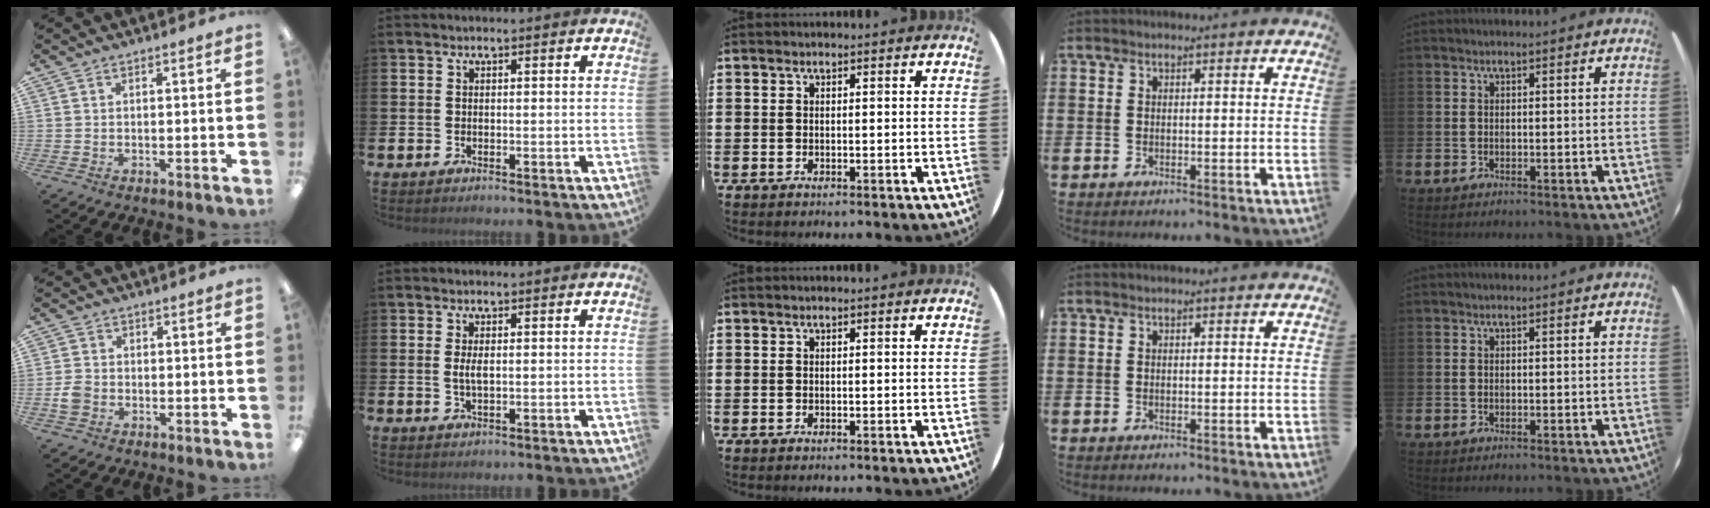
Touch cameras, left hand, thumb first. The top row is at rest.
{"thumb": {"total": 3.7, "force": [-1.2, 3.1, 1.6], "torque": [-0.025, 0.008, -0.020]}, "index": {"total": 2.2, "force": [0.2, 0.8, 2.0], "torque": [-0.040, 0.003, 0.002]}}